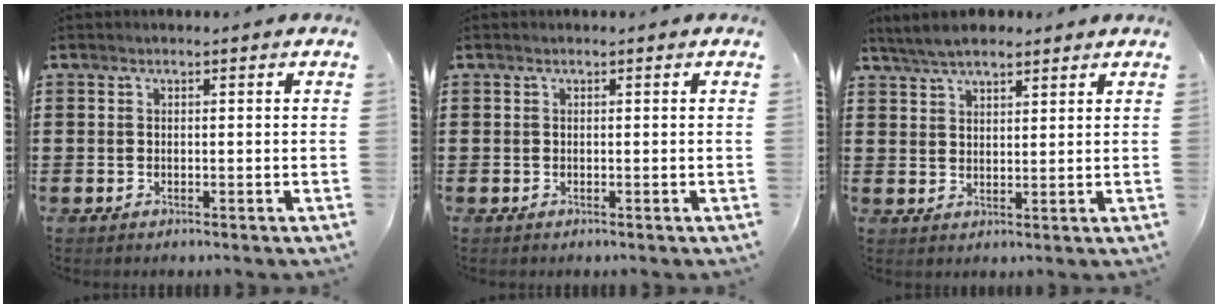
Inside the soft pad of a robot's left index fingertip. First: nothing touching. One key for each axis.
{"total": 0.0}
{"total": 4.4, "fx": 3.9, "fy": 1.3, "fz": 1.7, "tx": -0.043, "ty": 0.000, "tz": 0.073}